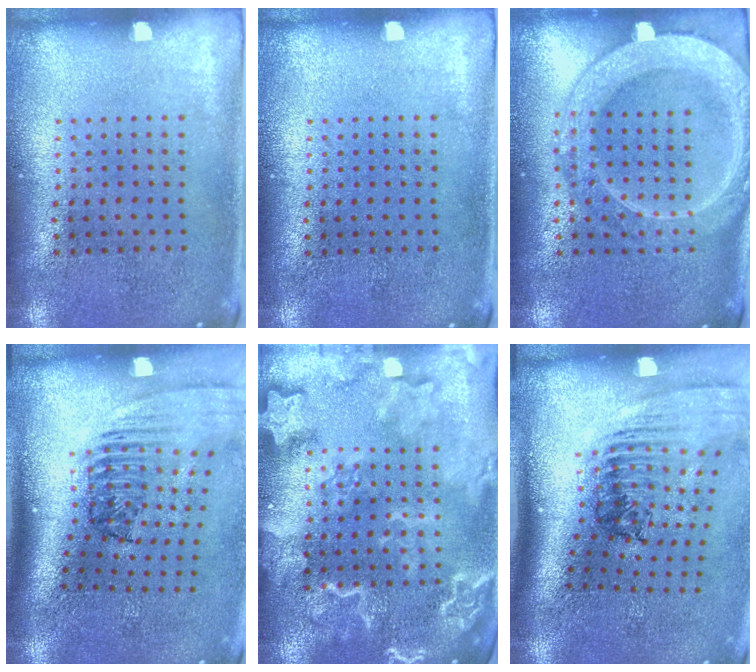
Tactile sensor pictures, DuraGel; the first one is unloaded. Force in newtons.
{"total": 0.0}
{"total": 3.9, "press": 3.9, "slide": 0.4}
{"total": 2.4, "press": 1.7, "slide": 1.7}
{"total": 4.5, "press": 4.5, "slide": 0.6}
{"total": 2.5, "press": 1.8, "slide": 1.7}